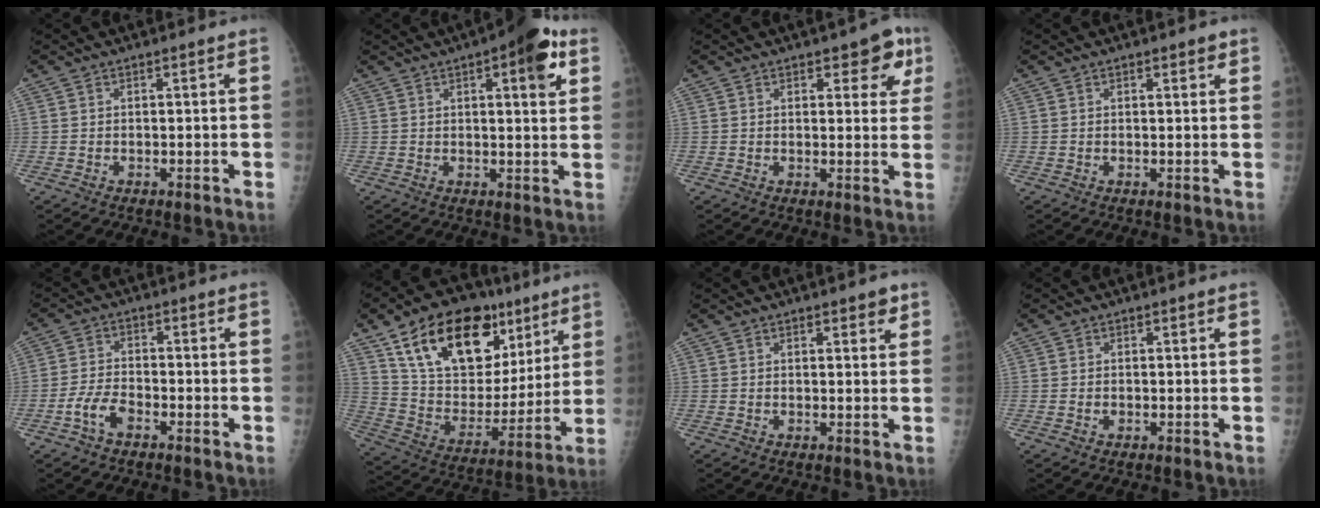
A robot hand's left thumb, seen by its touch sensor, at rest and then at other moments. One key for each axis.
{"total": 9.4, "fx": 4.1, "fy": 2.9, "fz": 7.9, "tx": -0.088, "ty": -0.009, "tz": 0.047}
{"total": 6.5, "fx": 3.2, "fy": 3.1, "fz": 4.7, "tx": -0.021, "ty": -0.011, "tz": 0.032}
{"total": 1.5, "fx": 1.0, "fy": 0.7, "fz": 1.0, "tx": -0.005, "ty": -0.003, "tz": 0.010}
{"total": 4.9, "fx": -2.7, "fy": 2.6, "fz": 3.1, "tx": -0.062, "ty": 0.018, "tz": -0.055}
{"total": 25.6, "fx": 13.7, "fy": 15.0, "fz": 15.6, "tx": -0.218, "ty": -0.022, "tz": 0.242}
{"total": 2.5, "fx": 1.6, "fy": 1.0, "fz": 1.7, "tx": -0.008, "ty": -0.007, "tz": 0.018}
{"total": 0.7, "fx": -0.1, "fy": 0.6, "fz": 0.4, "tx": -0.004, "ty": 0.001, "tz": -0.002}